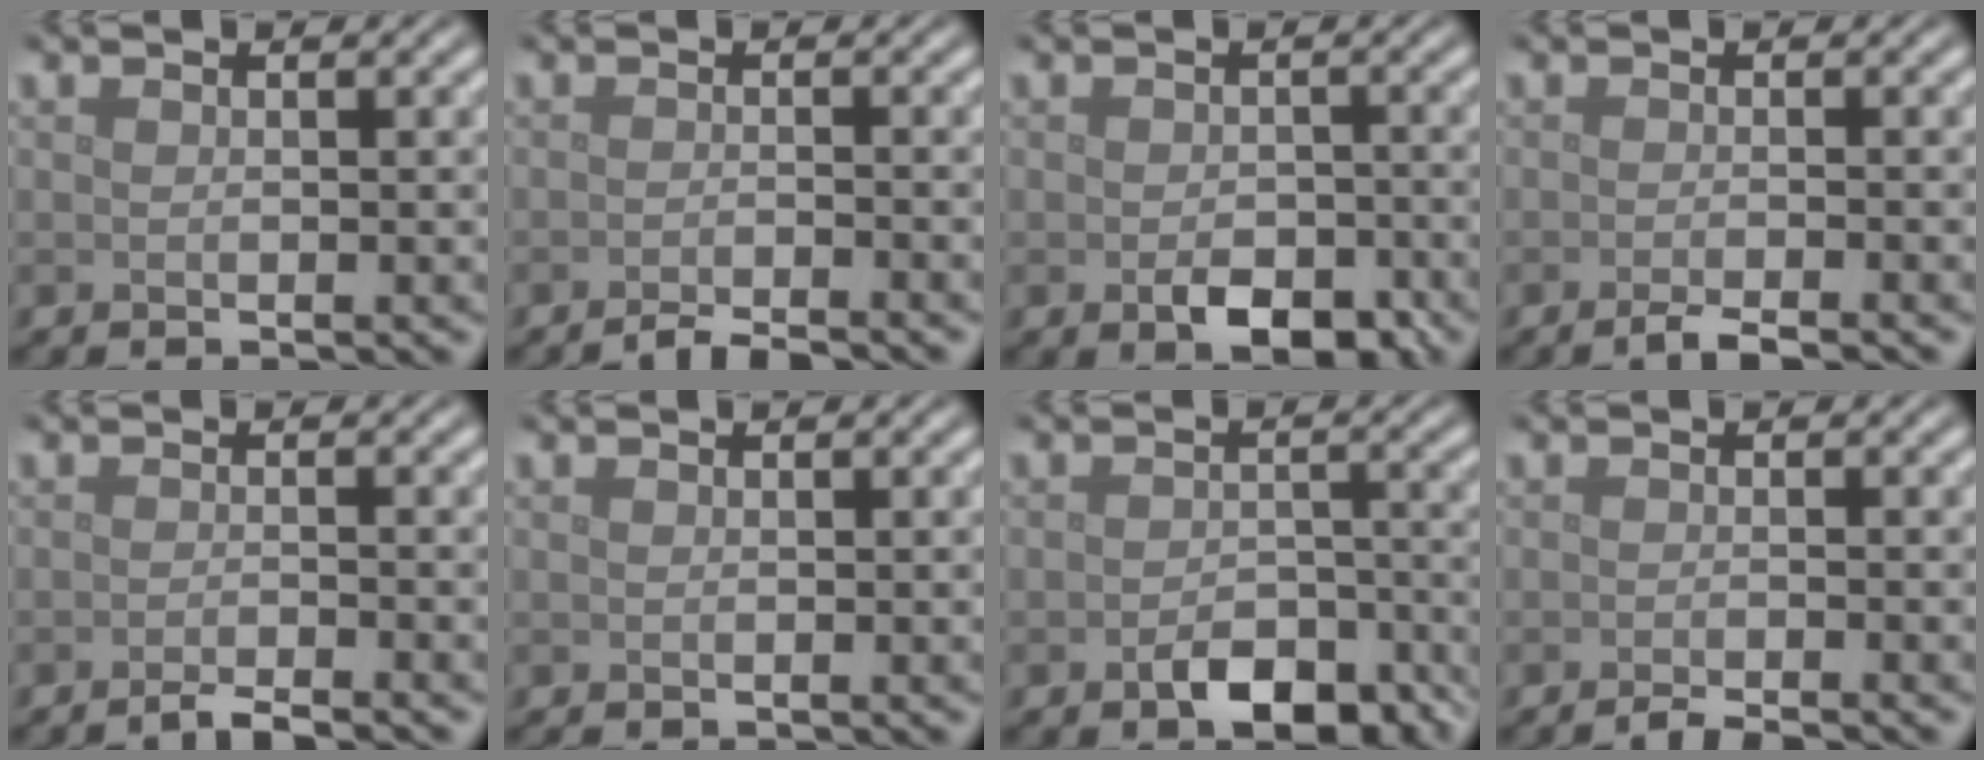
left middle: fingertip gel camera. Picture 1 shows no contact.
{"total": 2.0, "force": [-1.7, 0.2, 1.0], "torque": [-0.009, -0.002, -0.034]}
{"total": 3.5, "force": [-1.4, 2.1, 2.4], "torque": [-0.040, -0.009, -0.021]}
{"total": 2.0, "force": [-1.4, 0.3, 1.4], "torque": [-0.017, -0.005, -0.030]}
{"total": 1.8, "force": [-1.5, 0.2, 1.1], "torque": [-0.013, -0.004, -0.032]}
{"total": 0.0}
{"total": 4.7, "force": [-2.6, 2.7, 2.9], "torque": [-0.049, -0.005, -0.040]}
{"total": 1.5, "force": [-1.2, 0.2, 0.9], "torque": [-0.008, -0.004, -0.025]}